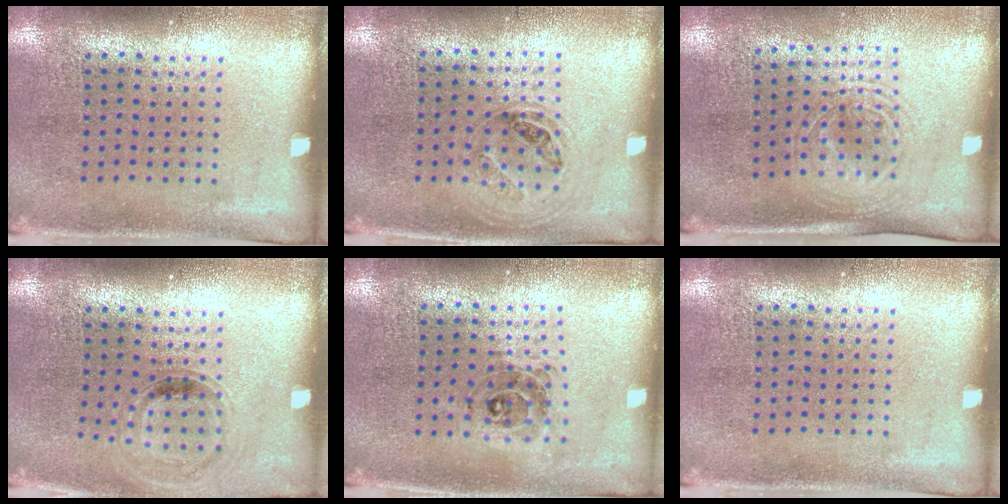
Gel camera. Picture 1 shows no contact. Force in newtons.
{"total": 1.1, "press": 0.9, "slide": 0.5}
{"total": 1.6, "press": 1.3, "slide": 0.9}
{"total": 0.8, "press": 0.8, "slide": 0.1}
{"total": 0.8, "press": 0.8, "slide": 0.1}
{"total": 0.0}